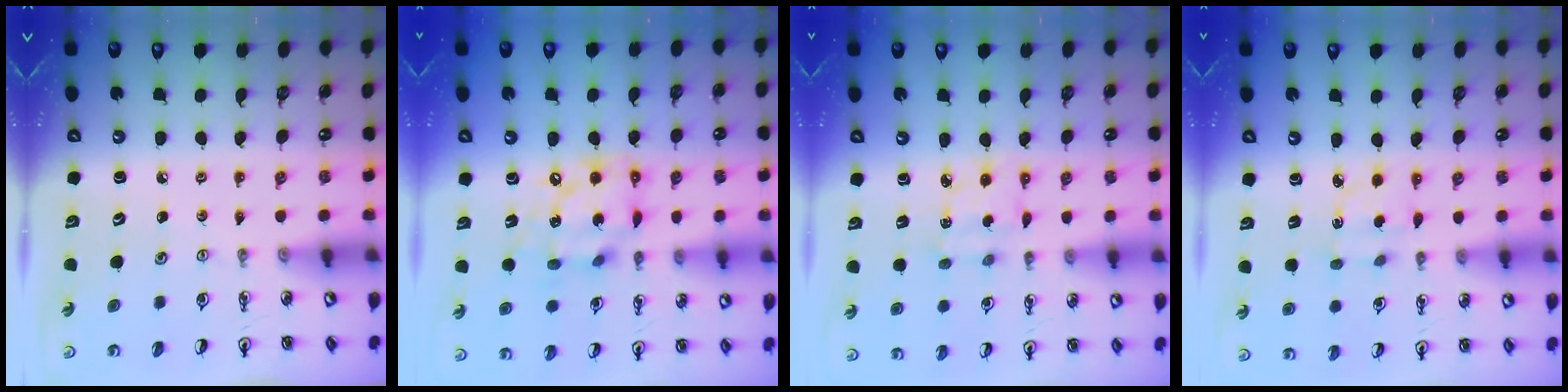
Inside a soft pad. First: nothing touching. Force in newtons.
{"total": 13.4, "press": 13.3, "slide": 1.5}
{"total": 2.9, "press": 2.9, "slide": 0.1}
{"total": 2.9, "press": 2.8, "slide": 0.7}